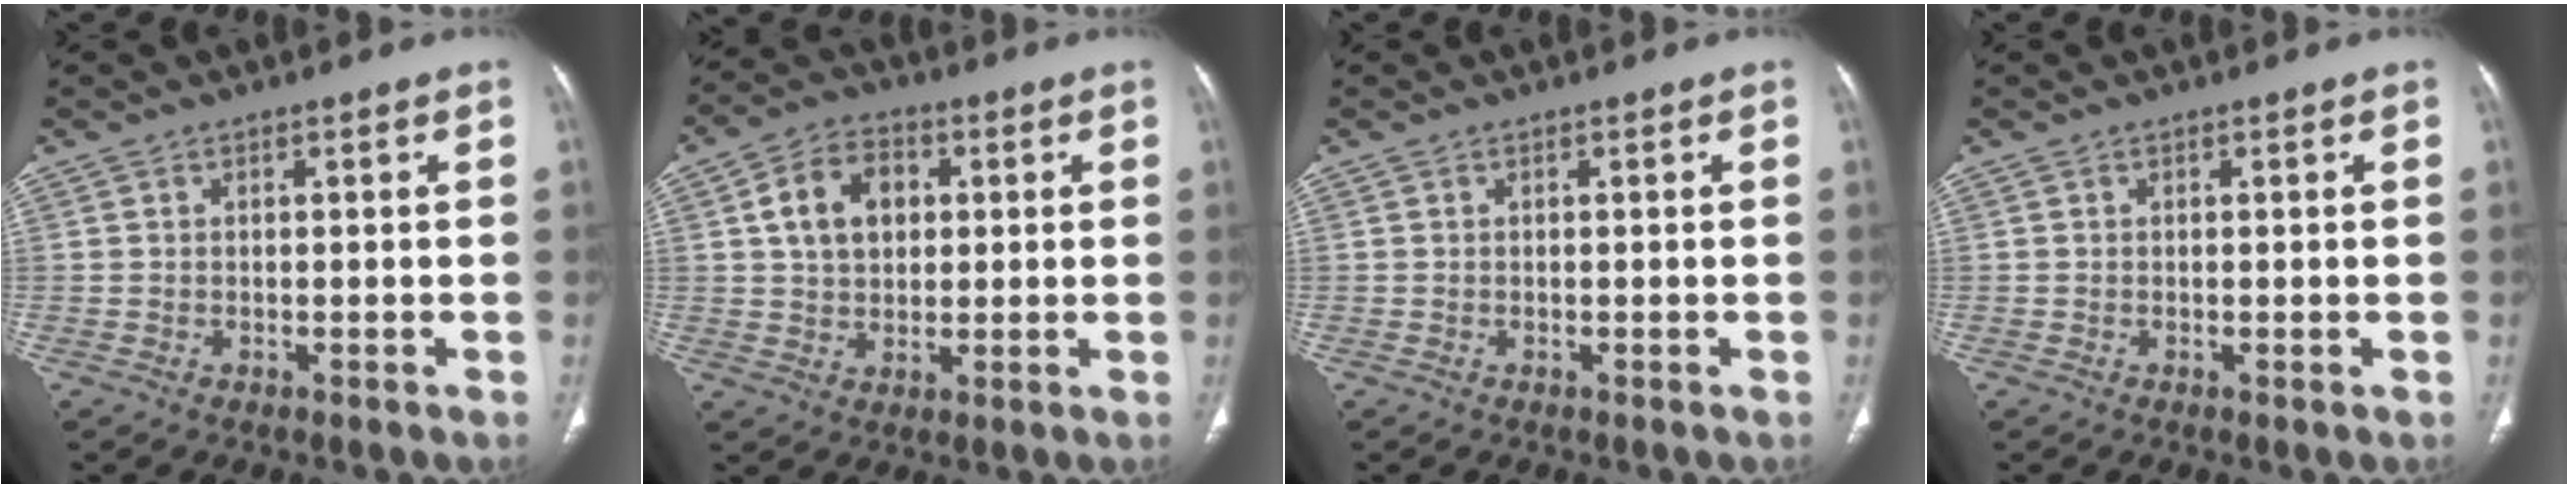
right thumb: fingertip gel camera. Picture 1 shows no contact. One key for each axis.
{"total": 9.9, "fx": 2.2, "fy": 7.2, "fz": 6.4, "tx": -0.086, "ty": 0.004, "tz": 0.036}
{"total": 0.0}
{"total": 0.0}